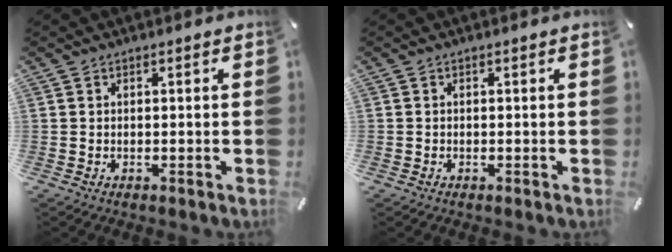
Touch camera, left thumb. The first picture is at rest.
{"total": 0.0}